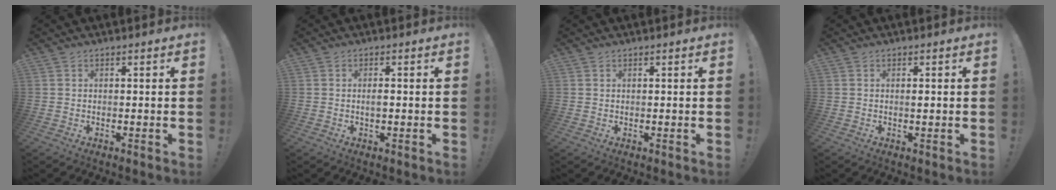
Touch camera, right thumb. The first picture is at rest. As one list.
[{"total": 1.6, "force": [-0.4, 0.6, 1.4], "torque": [-0.023, 0.002, -0.009]}, {"total": 0.6, "force": [0.5, 0.4, -0.1], "torque": [0.008, -0.003, 0.008]}, {"total": 0.6, "force": [0.0, 0.2, 0.6], "torque": [0.004, -0.005, -0.005]}]